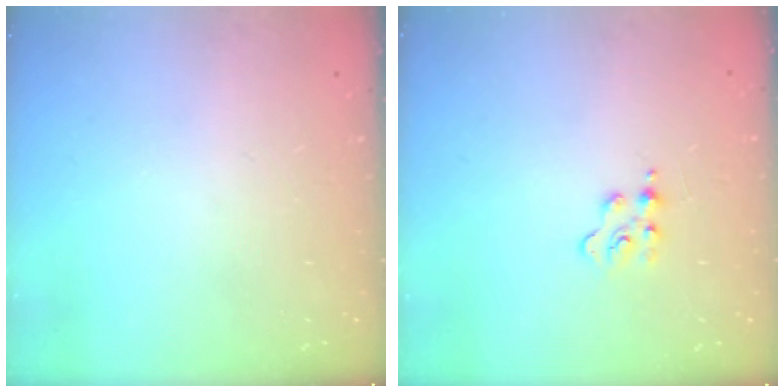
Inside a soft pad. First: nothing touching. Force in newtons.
{"total": 2.4, "press": 2.4, "slide": 0.3}